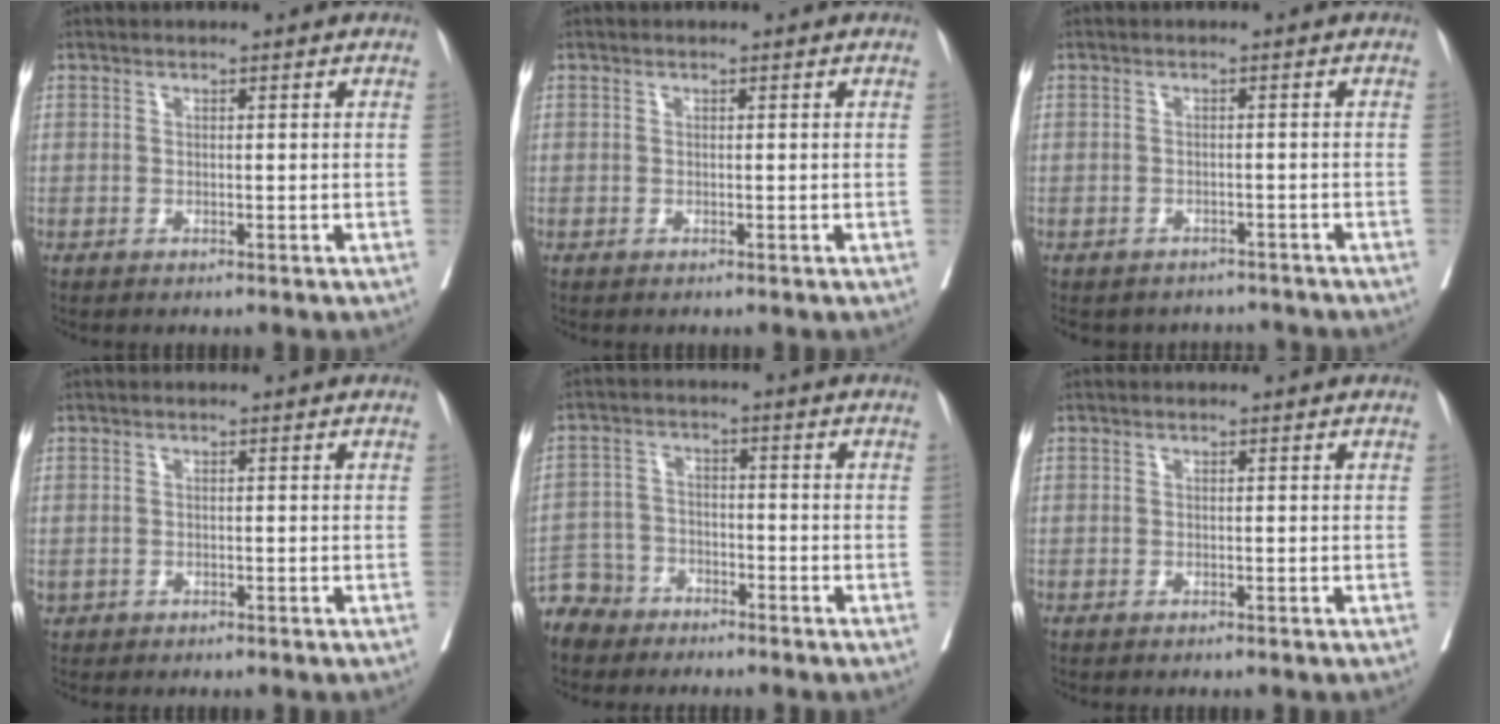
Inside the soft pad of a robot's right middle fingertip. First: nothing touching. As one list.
[{"total": 0.0}, {"total": 8.5, "force": [-7.7, 3.4, 1.4], "torque": [-0.028, 0.006, -0.090]}, {"total": 1.2, "force": [-0.3, 1.0, 0.5], "torque": [-0.013, 0.005, 0.002]}, {"total": 6.8, "force": [-5.7, 3.8, 0.1], "torque": [-0.004, -0.003, -0.113]}, {"total": 0.0}]